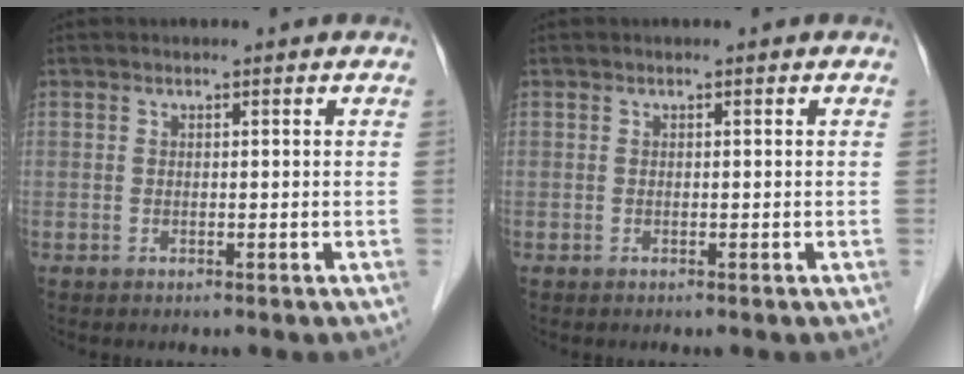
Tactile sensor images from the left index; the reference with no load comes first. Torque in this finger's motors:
{"motor_torque": [0.00, 0.00, 0.01, 0.00]}